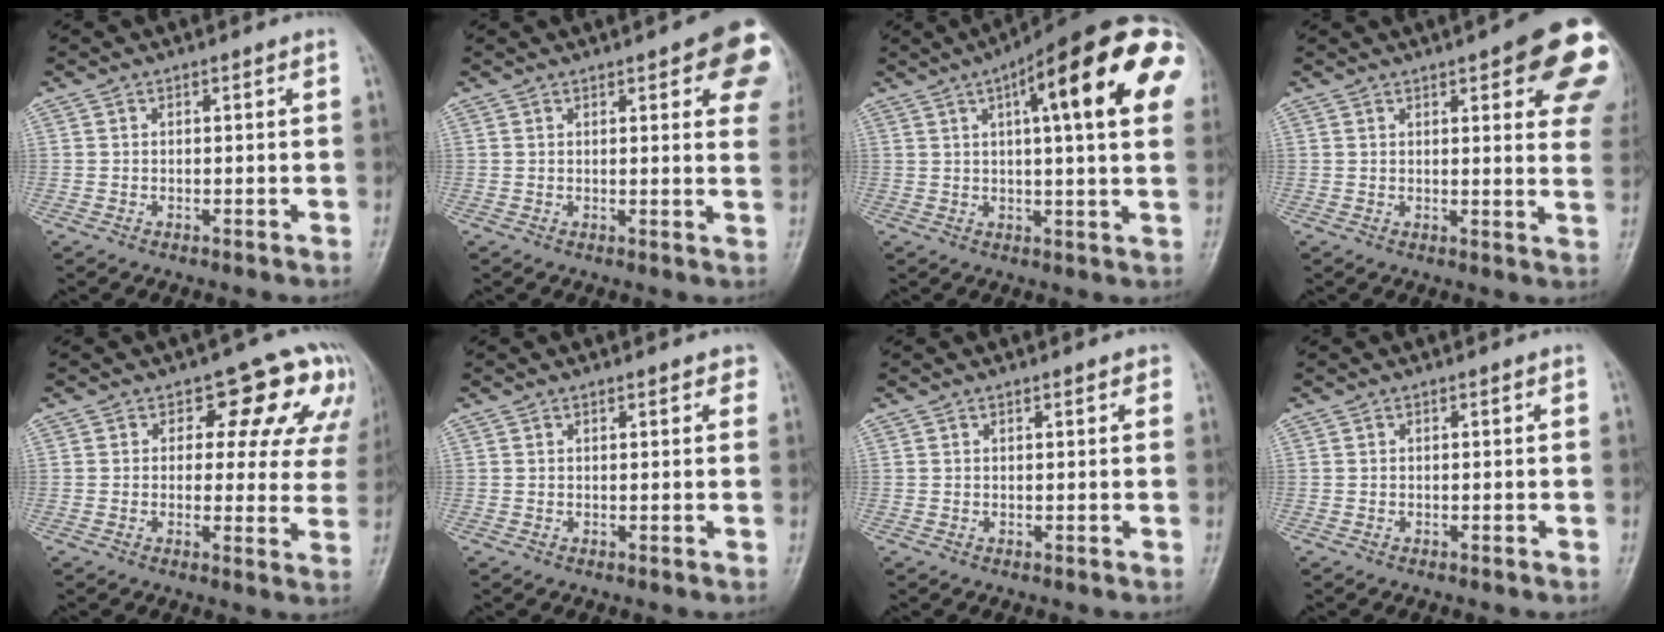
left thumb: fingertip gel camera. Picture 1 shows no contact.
{"total": 12.3, "force": [5.1, 3.8, 10.5], "torque": [-0.094, -0.013, 0.050]}
{"total": 23.4, "force": [7.9, 5.7, 21.3], "torque": [-0.271, 0.020, 0.100]}
{"total": 17.1, "force": [7.6, 5.1, 14.5], "torque": [-0.151, -0.020, 0.080]}
{"total": 11.0, "force": [5.7, 6.6, 6.8], "torque": [-0.027, -0.021, 0.052]}
{"total": 1.6, "force": [1.1, 0.8, 0.8], "torque": [0.005, -0.003, 0.008]}
{"total": 0.9, "force": [0.7, 0.4, 0.5], "torque": [-0.002, -0.002, 0.006]}
{"total": 0.0}